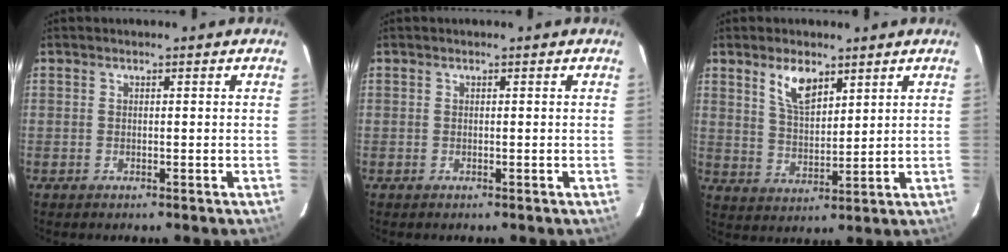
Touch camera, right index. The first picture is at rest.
{"total": 0.0}
{"total": 7.0, "force": [4.3, 3.0, 4.5], "torque": [-0.081, 0.004, 0.087]}